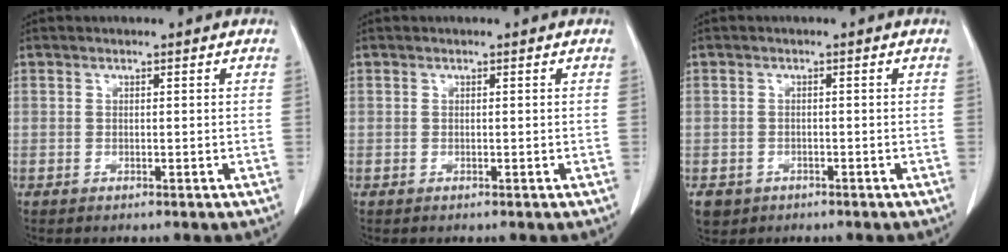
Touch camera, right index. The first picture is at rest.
{"total": 0.0}
{"total": 6.5, "force": [-3.6, 5.2, 1.5], "torque": [-0.035, 0.004, -0.050]}